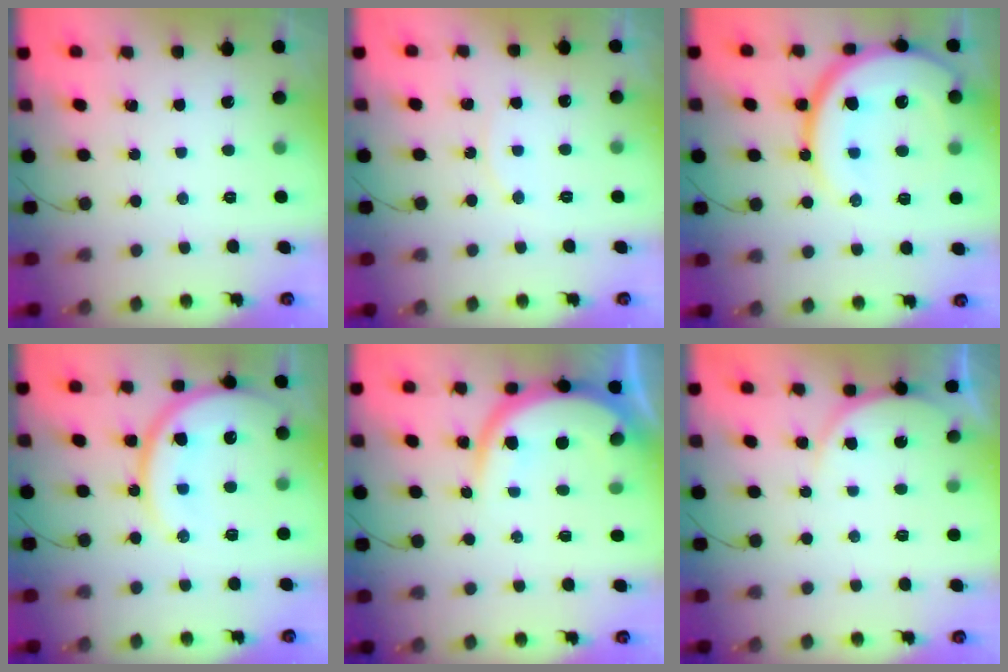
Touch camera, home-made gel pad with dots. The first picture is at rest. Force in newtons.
{"total": 4.2, "press": 4.2, "slide": 0.4}
{"total": 21.6, "press": 21.5, "slide": 2.5}
{"total": 17.0, "press": 16.9, "slide": 1.8}
{"total": 9.6, "press": 9.6, "slide": 1.1}
{"total": 6.2, "press": 6.2, "slide": 0.4}